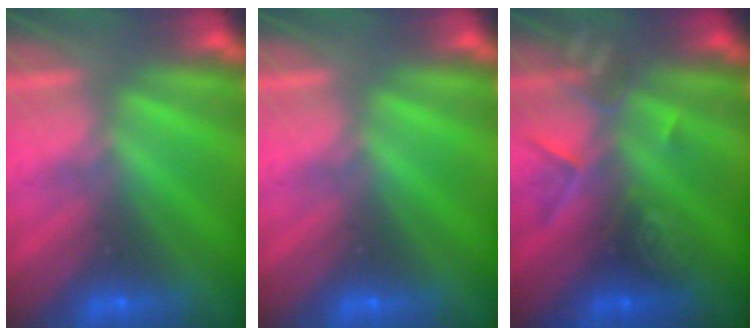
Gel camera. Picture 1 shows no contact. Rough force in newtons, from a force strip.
{"total": 0.0}
{"total": 2.4}